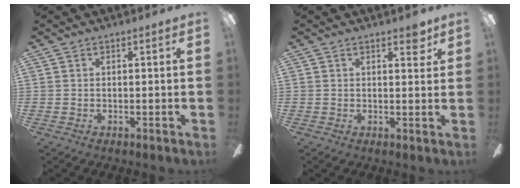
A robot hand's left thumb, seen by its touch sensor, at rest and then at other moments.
{"total": 3.0, "force": [2.1, 1.4, 1.7], "torque": [-0.012, -0.005, 0.032]}